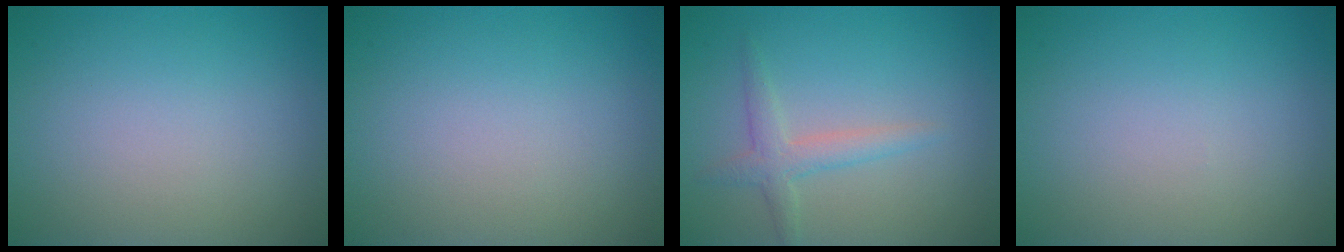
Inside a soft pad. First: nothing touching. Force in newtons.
{"total": 0.0}
{"total": 2.2, "press": 2.2, "slide": 0.1}
{"total": 0.0}